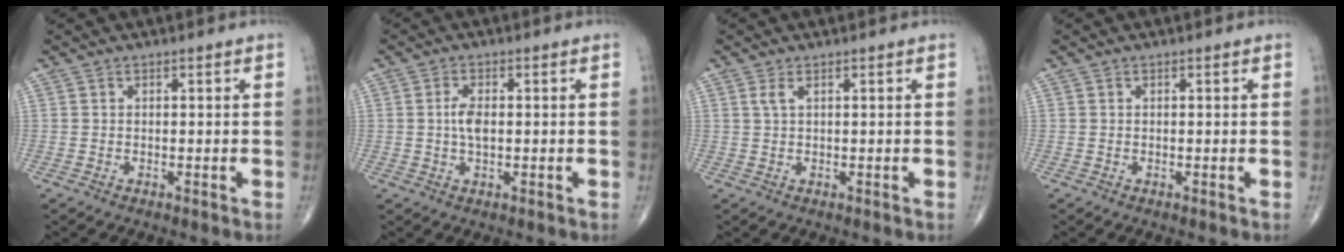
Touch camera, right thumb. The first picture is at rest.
{"total": 3.4, "force": [0.1, 1.6, 3.0], "torque": [-0.062, 0.002, 0.001]}
{"total": 1.3, "force": [0.6, 0.4, 1.1], "torque": [-0.030, 0.006, 0.016]}
{"total": 0.0}